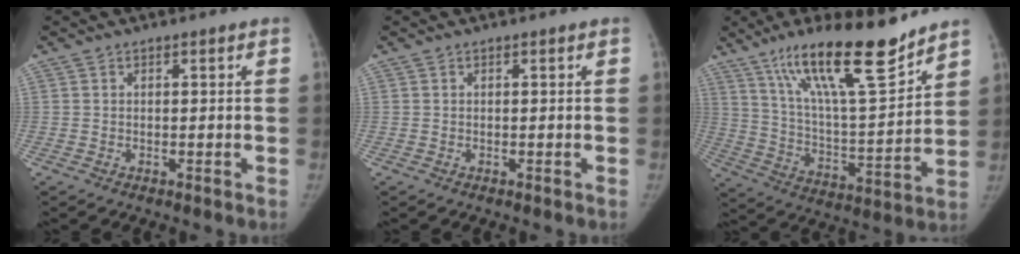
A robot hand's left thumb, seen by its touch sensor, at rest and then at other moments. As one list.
[{"total": 0.0}, {"total": 20.6, "force": [14.8, 4.0, 13.8], "torque": [-0.209, -0.075, 0.259]}]